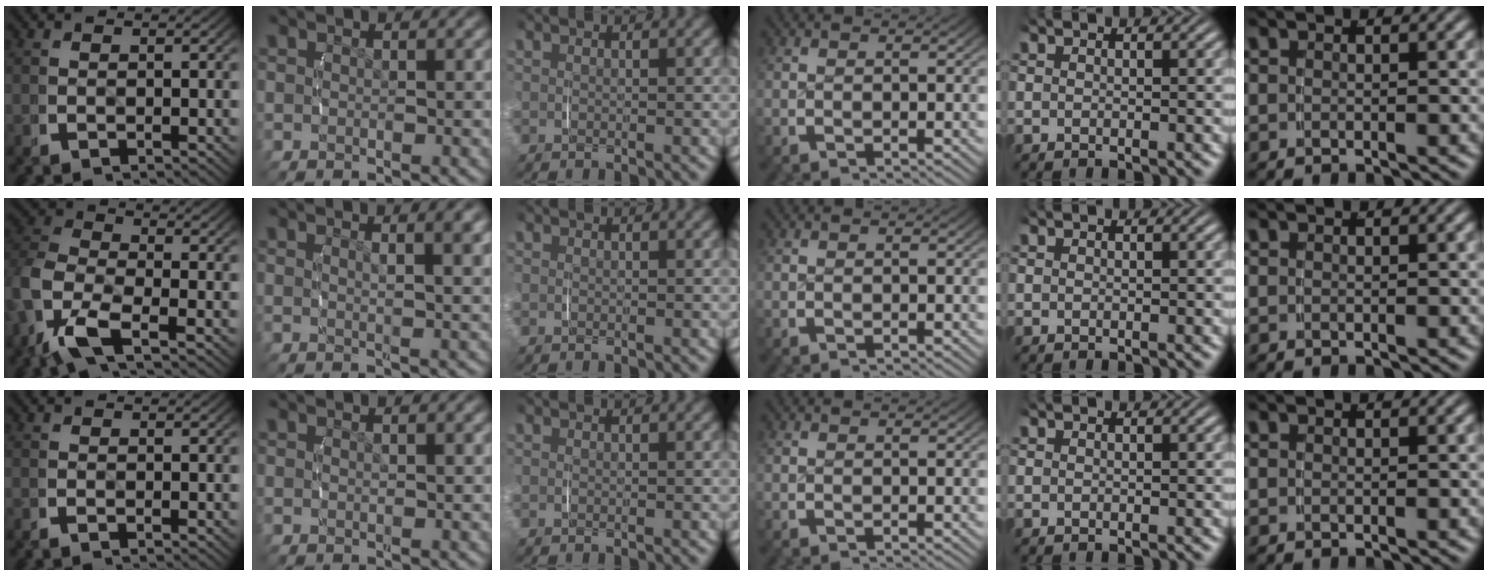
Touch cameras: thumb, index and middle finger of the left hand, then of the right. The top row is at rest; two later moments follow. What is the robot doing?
{"motion": "lift_and_place", "object": "ethernet cable"}